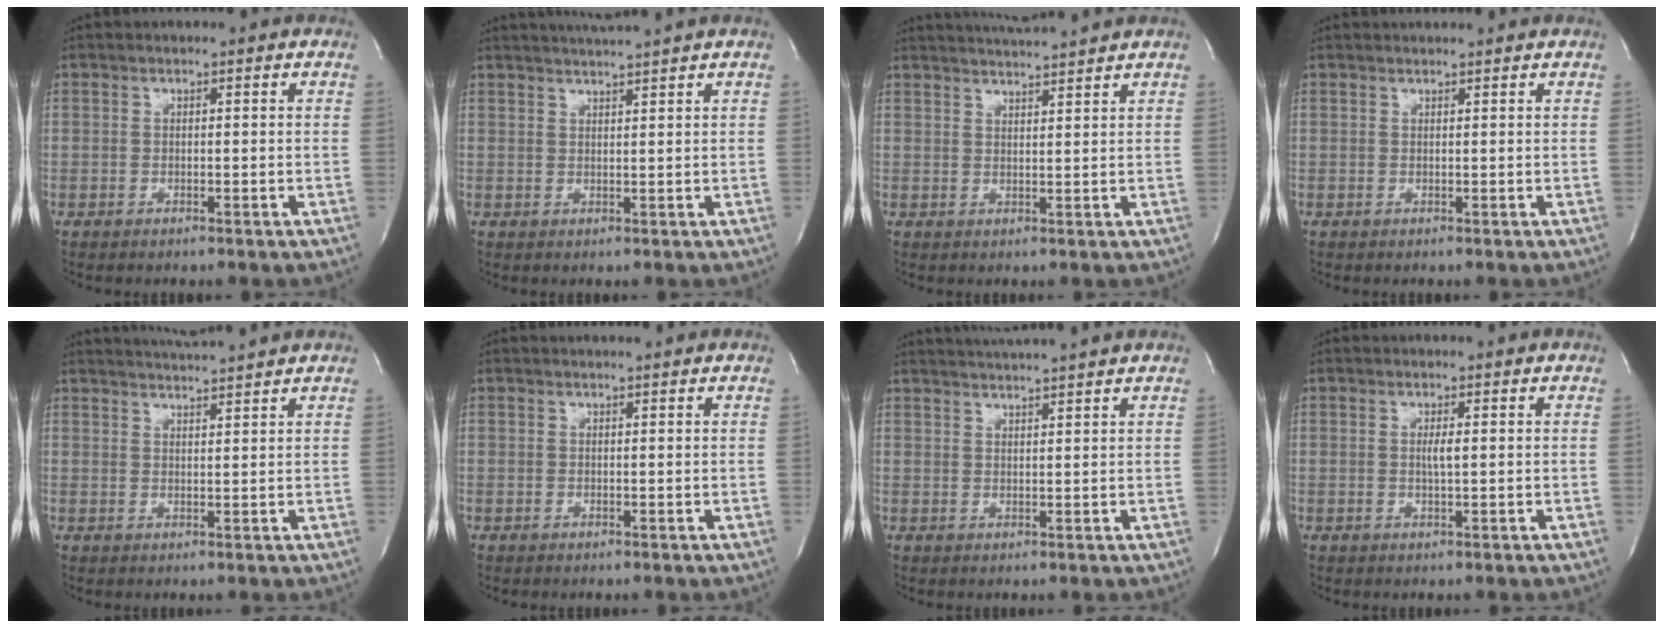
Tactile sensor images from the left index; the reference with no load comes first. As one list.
[{"total": 3.8, "force": [3.4, -1.3, 1.0], "torque": [-0.014, 0.003, 0.057]}, {"total": 6.6, "force": [6.3, -1.0, 1.9], "torque": [-0.038, 0.010, 0.096]}, {"total": 2.6, "force": [2.5, 0.1, 0.5], "torque": [-0.007, 0.019, 0.034]}, {"total": 5.7, "force": [5.4, -1.0, 1.5], "torque": [-0.029, 0.008, 0.082]}, {"total": 0.0}, {"total": 7.1, "force": [6.6, -1.2, 2.4], "torque": [-0.041, 0.016, 0.094]}, {"total": 1.5, "force": [0.0, 0.0, 1.5], "torque": [-0.032, -0.003, 0.001]}]